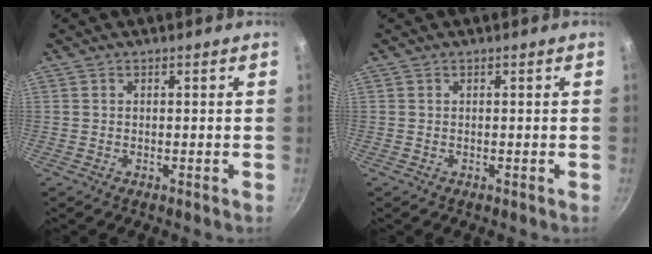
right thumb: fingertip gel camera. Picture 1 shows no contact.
{"total": 0.0}